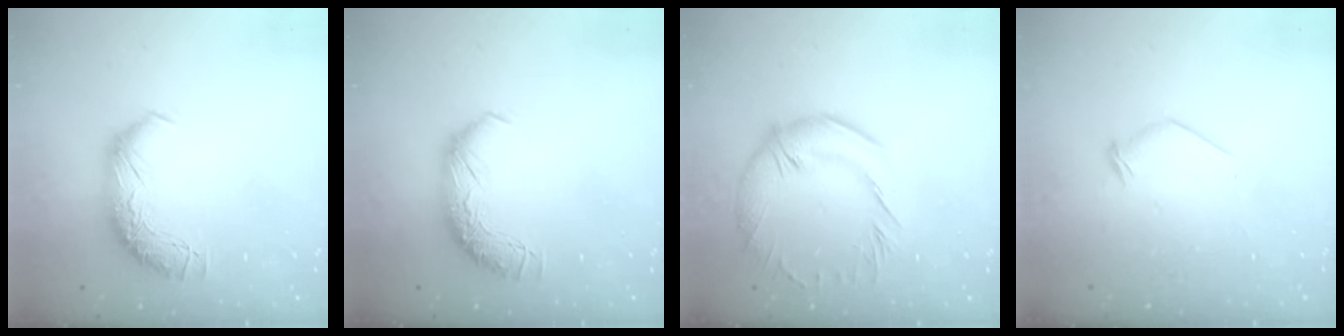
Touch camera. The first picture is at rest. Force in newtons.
{"total": 0.0}
{"total": 4.4, "press": 3.3, "slide": 3.0}
{"total": 7.1, "press": 7.0, "slide": 0.8}